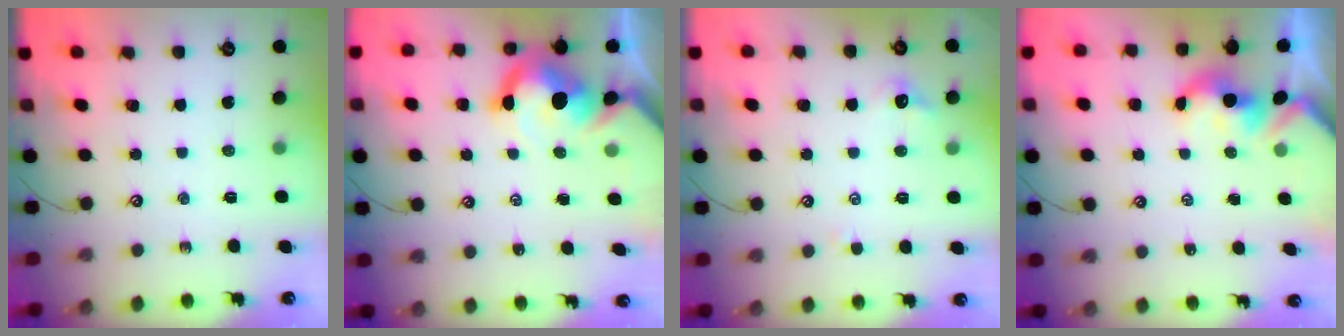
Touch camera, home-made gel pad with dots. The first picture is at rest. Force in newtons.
{"total": 9.1, "press": 9.0, "slide": 1.2}
{"total": 1.2, "press": 1.0, "slide": 0.7}
{"total": 1.7, "press": 1.7, "slide": 0.2}